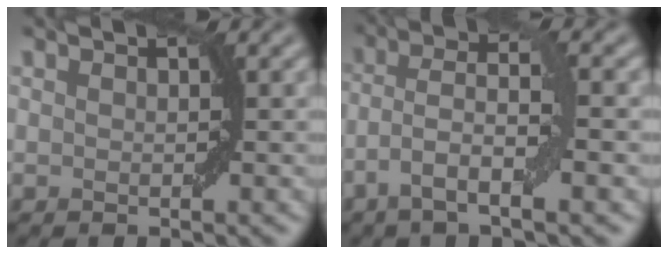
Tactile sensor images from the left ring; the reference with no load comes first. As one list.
[{"total": 5.3, "force": [-1.9, 1.2, 4.8], "torque": [-0.093, 0.009, -0.041]}]